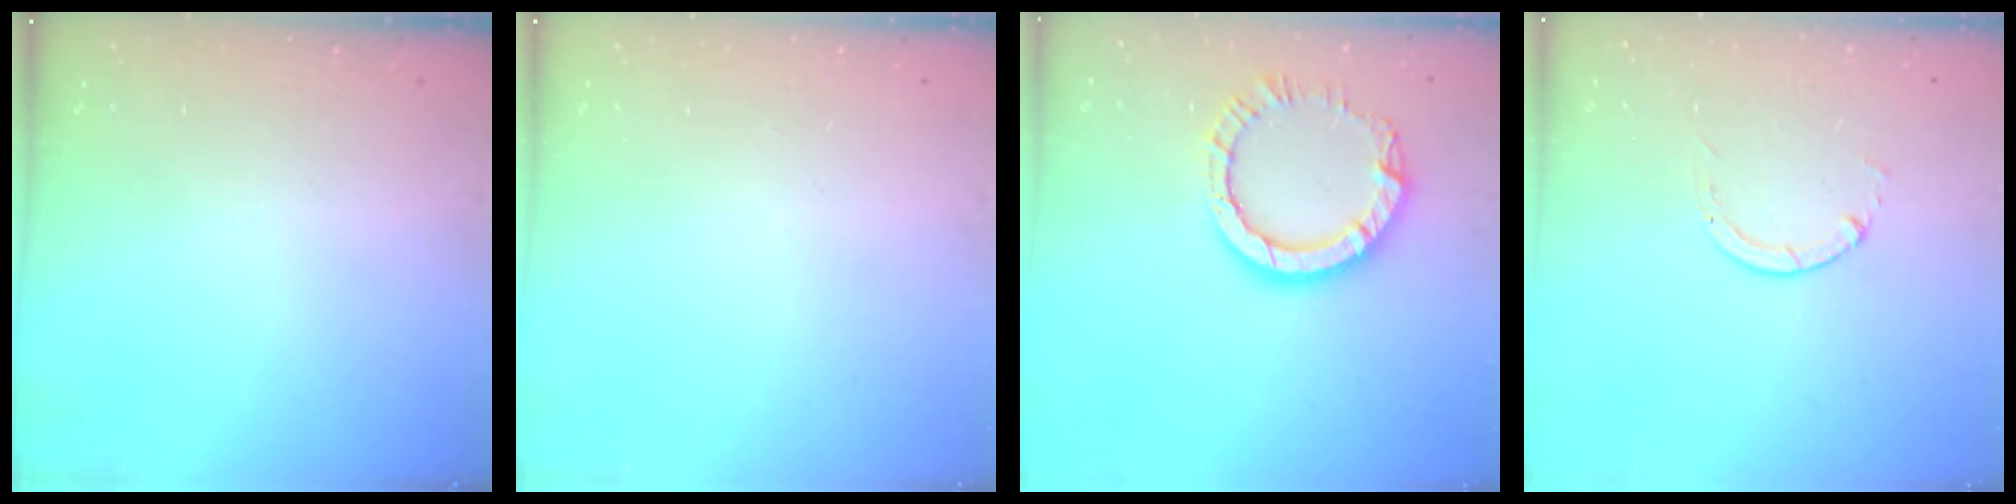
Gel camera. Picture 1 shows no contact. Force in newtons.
{"total": 0.0}
{"total": 10.6, "press": 10.6, "slide": 1.0}
{"total": 1.3, "press": 1.3, "slide": 0.2}